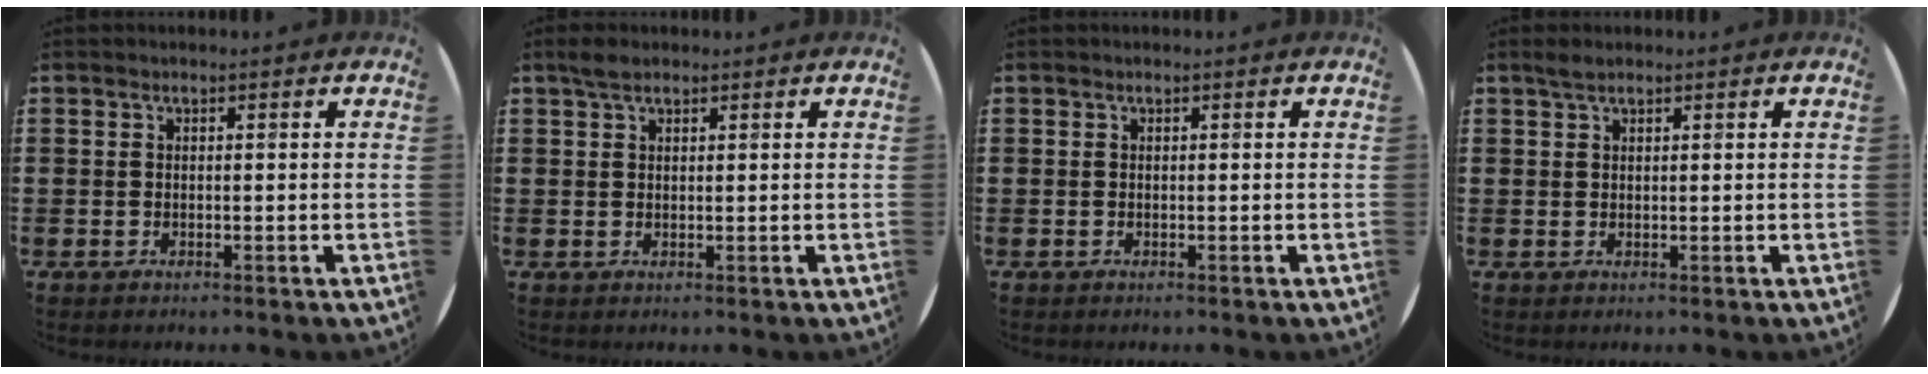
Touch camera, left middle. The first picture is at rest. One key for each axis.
{"total": 2.0, "fx": 1.5, "fy": 0.9, "fz": 0.8, "tx": -0.011, "ty": 0.002, "tz": 0.027}
{"total": 0.0}
{"total": 1.1, "fx": 1.0, "fy": 0.2, "fz": 0.4, "tx": -0.009, "ty": 0.002, "tz": 0.019}